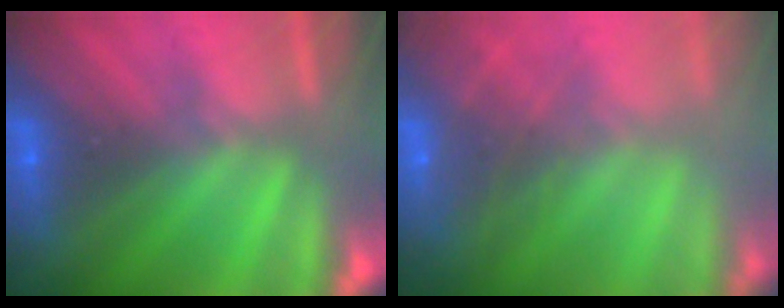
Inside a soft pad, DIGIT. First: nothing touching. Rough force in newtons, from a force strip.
{"total": 6.9}